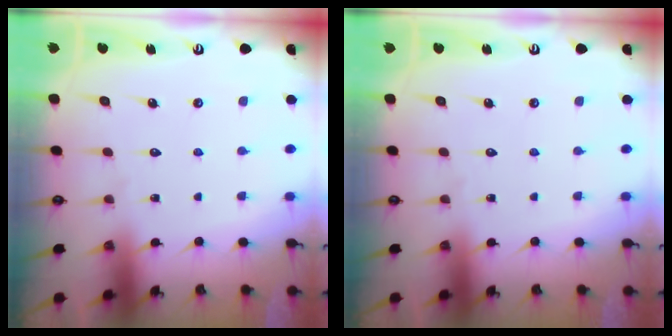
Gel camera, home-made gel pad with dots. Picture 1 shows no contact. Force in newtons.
{"total": 0.0}